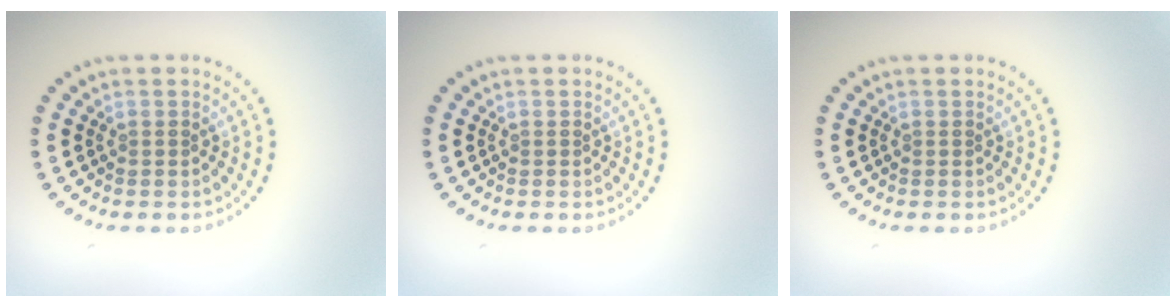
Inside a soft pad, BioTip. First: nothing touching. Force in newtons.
{"total": 0.0}
{"total": 0.0}